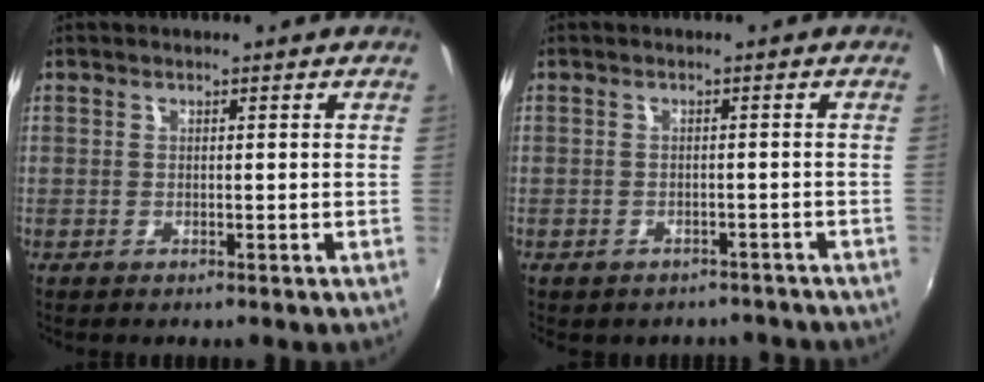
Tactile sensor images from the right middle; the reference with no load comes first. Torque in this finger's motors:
{"motor_torque": [1.05, -1.09, 0.18, 0.07]}